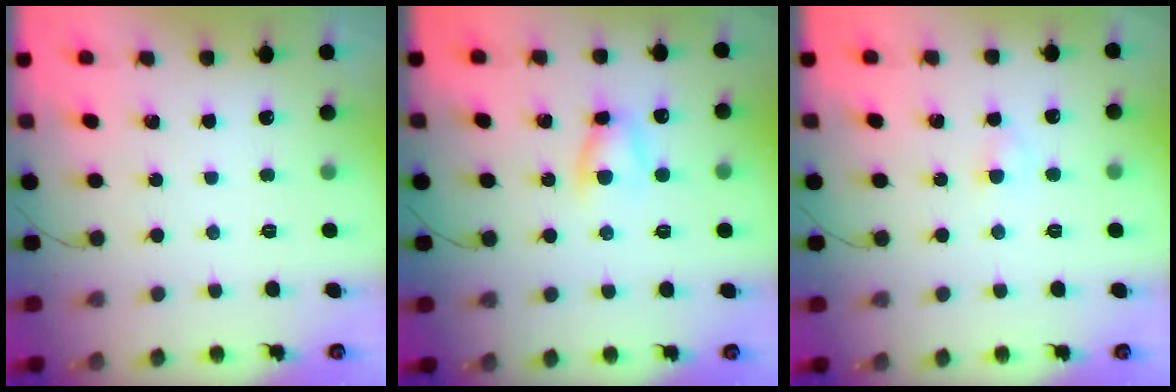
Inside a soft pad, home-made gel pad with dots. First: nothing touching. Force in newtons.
{"total": 5.9, "press": 5.9, "slide": 0.8}
{"total": 2.7, "press": 2.5, "slide": 0.9}